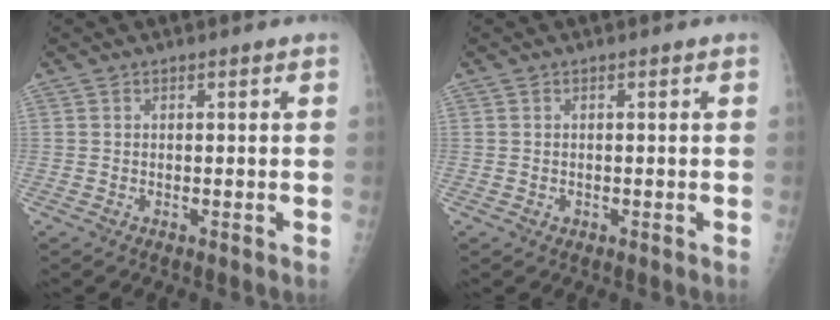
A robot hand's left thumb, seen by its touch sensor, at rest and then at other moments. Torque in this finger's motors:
{"motor_torque": [-0.08, -0.05, -0.10, -0.11, 0.00]}